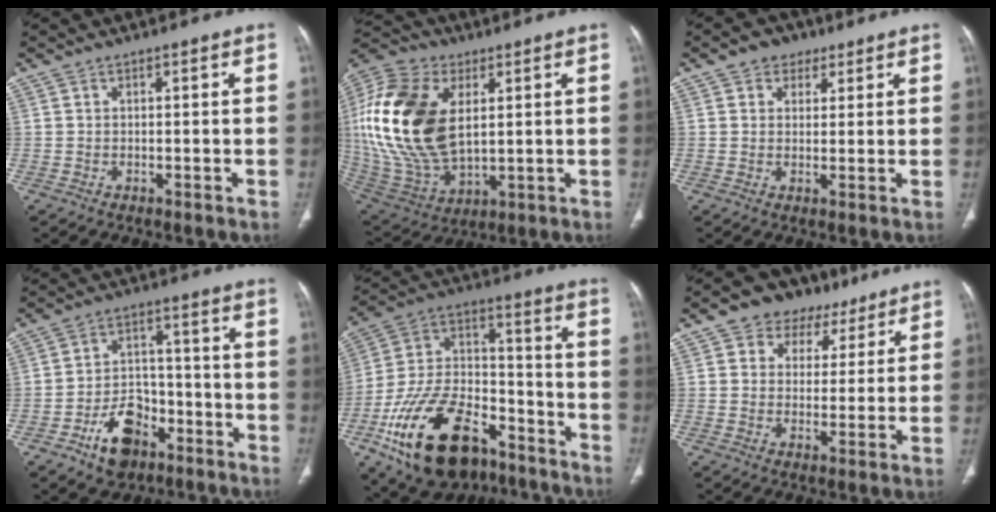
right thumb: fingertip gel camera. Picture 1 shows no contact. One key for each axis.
{"total": 25.5, "fx": 4.7, "fy": 15.2, "fz": 20.0, "tx": -0.418, "ty": -0.021, "tz": 0.092}
{"total": 5.0, "fx": 2.6, "fy": 3.9, "fz": 1.6, "tx": 0.002, "ty": -0.006, "tz": 0.038}
{"total": 10.8, "fx": -5.8, "fy": 7.1, "fz": 5.6, "tx": -0.061, "ty": 0.042, "tz": -0.095}
{"total": 26.2, "fx": -14.3, "fy": 14.4, "fz": 16.5, "tx": -0.331, "ty": 0.066, "tz": -0.240}
{"total": 10.9, "fx": 6.3, "fy": 8.0, "fz": 3.8, "tx": -0.008, "ty": -0.009, "tz": 0.090}